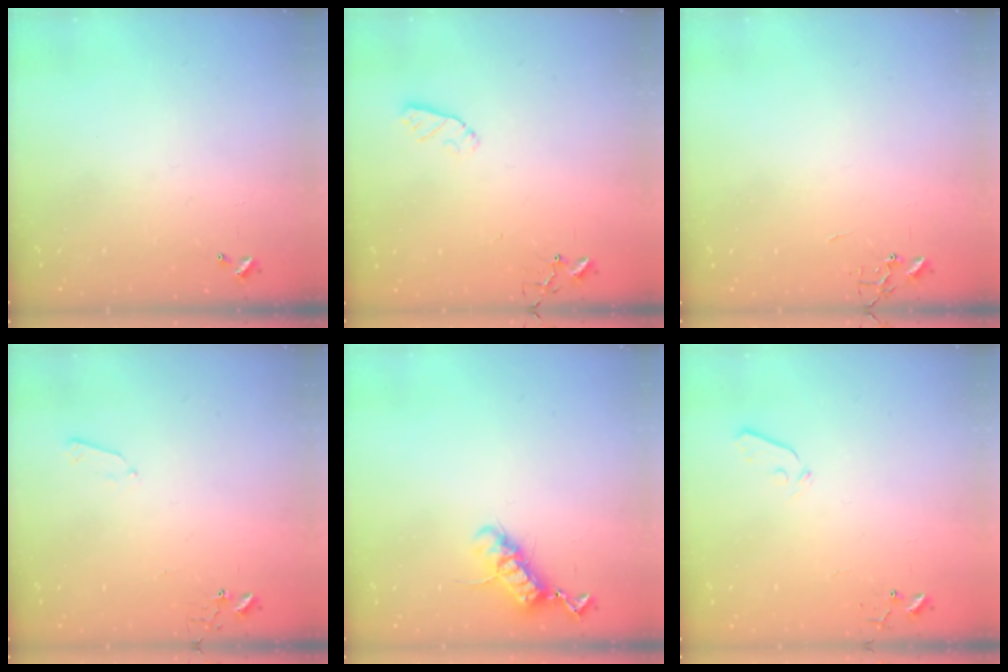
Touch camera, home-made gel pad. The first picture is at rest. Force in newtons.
{"total": 4.4, "press": 4.4, "slide": 0.6}
{"total": 0.0}
{"total": 3.4, "press": 3.4, "slide": 0.5}
{"total": 11.7, "press": 11.7, "slide": 0.9}
{"total": 3.7, "press": 3.6, "slide": 0.6}